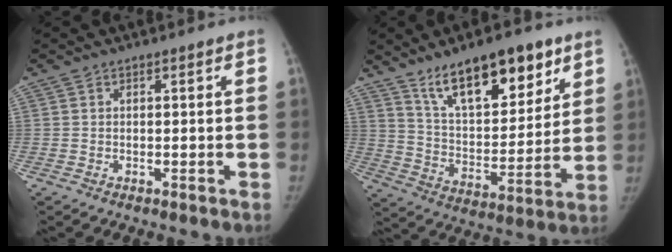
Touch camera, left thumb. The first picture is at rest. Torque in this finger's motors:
{"motor_torque": [1.50, 0.52, 1.27, -1.44, 0.10]}